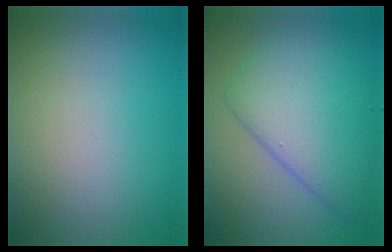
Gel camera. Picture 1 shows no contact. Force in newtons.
{"total": 7.0, "press": 7.0, "slide": 0.3}